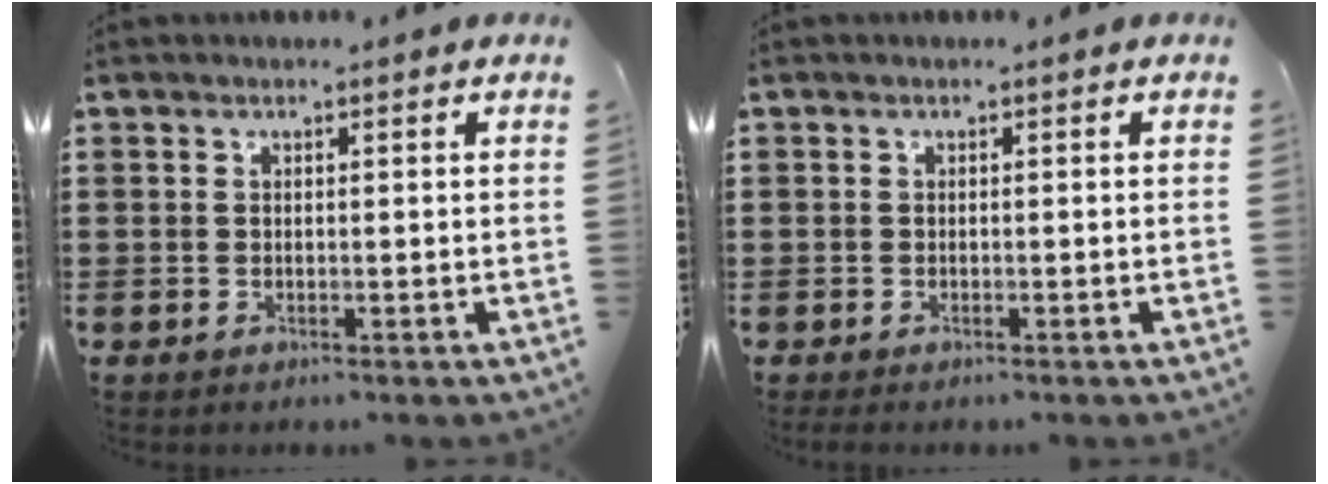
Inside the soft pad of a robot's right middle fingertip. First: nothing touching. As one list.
[{"total": 0.5, "force": [-0.5, 0.3, 0.1], "torque": [-0.001, 0.002, -0.011]}]